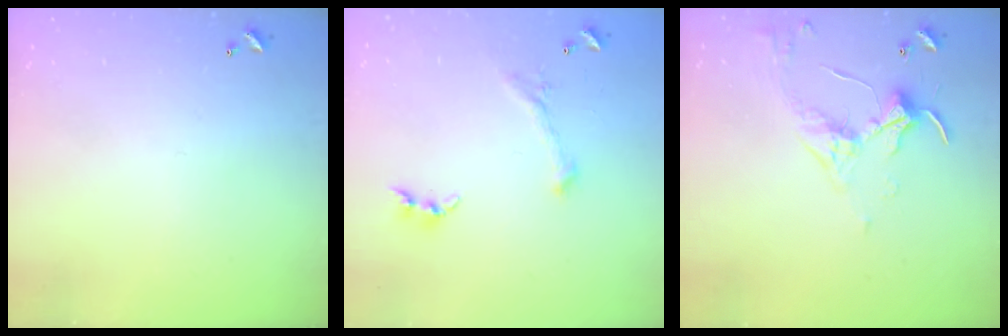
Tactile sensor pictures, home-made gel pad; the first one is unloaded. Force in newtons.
{"total": 2.8, "press": 2.6, "slide": 0.9}
{"total": 3.4, "press": 3.4, "slide": 0.7}